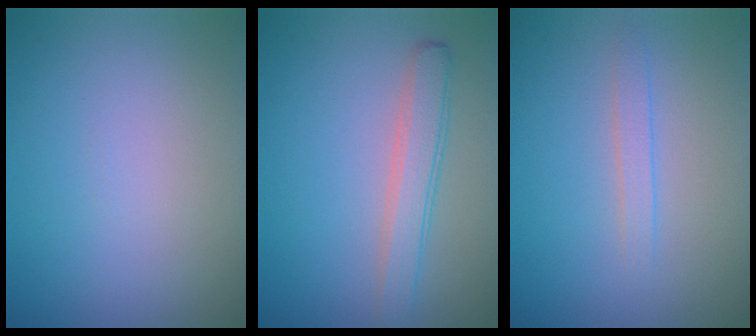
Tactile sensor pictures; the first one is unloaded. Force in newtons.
{"total": 3.0, "press": 3.0, "slide": 0.1}
{"total": 1.3, "press": 1.3, "slide": 0.1}